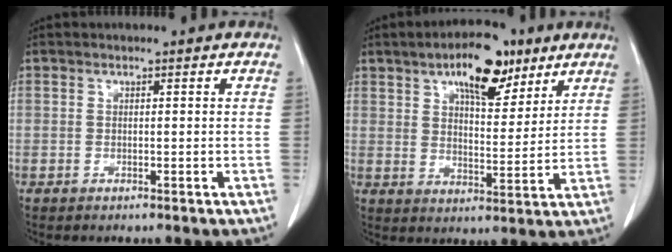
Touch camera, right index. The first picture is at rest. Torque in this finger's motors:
{"motor_torque": [0.56, 0.53, 0.21, 0.06]}